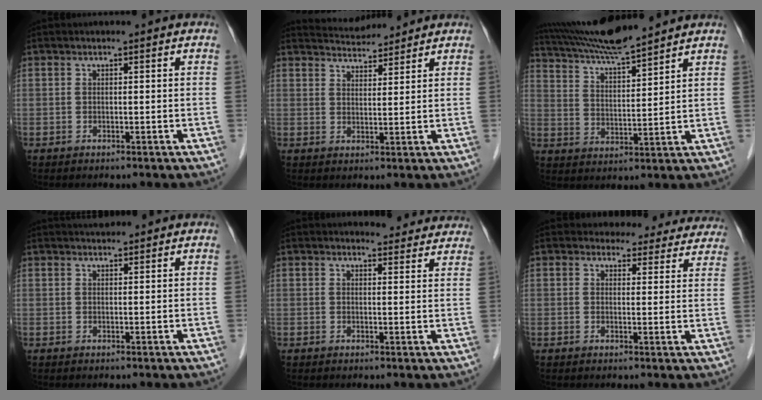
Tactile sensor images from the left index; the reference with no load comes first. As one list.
[{"total": 5.4, "force": [5.3, 0.8, 0.4], "torque": [-0.012, 0.019, 0.084]}, {"total": 11.6, "force": [10.6, -0.4, 4.6], "torque": [-0.091, 0.017, 0.193]}, {"total": 1.7, "force": [1.7, 0.3, 0.2], "torque": [-0.008, 0.014, 0.030]}, {"total": 6.4, "force": [6.2, 1.5, 0.6], "torque": [0.007, -0.004, 0.051]}, {"total": 12.0, "force": [11.1, 4.3, 1.3], "torque": [0.020, -0.014, 0.103]}]